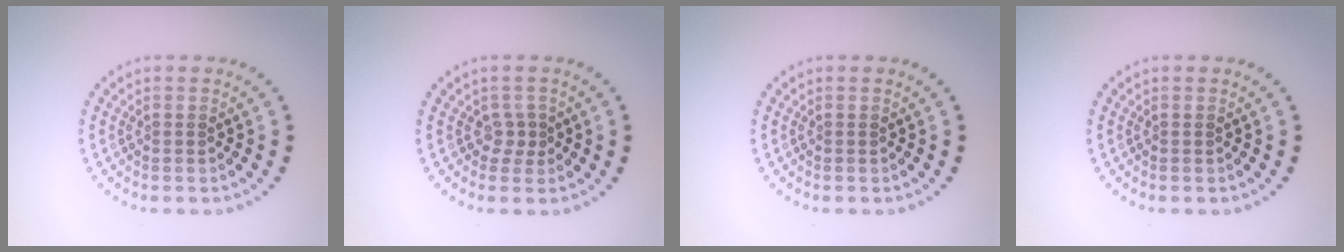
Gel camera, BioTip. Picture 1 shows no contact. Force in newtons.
{"total": 1.1, "press": 0.8, "slide": 0.8}
{"total": 0.0}
{"total": 0.0}